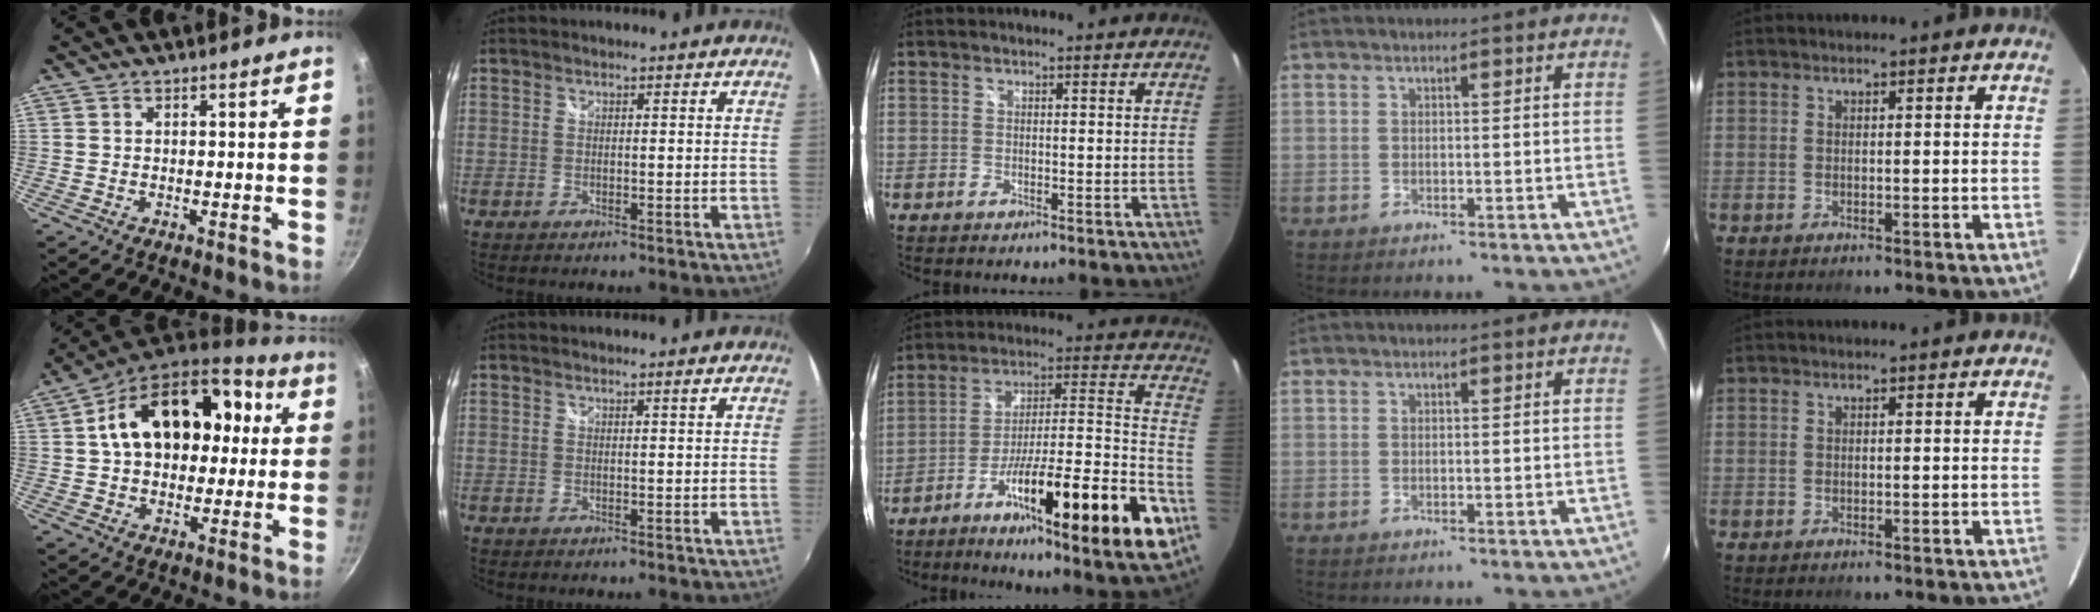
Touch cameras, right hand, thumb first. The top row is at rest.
{"thumb": {"total": 22.1, "force": [4.0, 15.2, 15.6], "torque": [-0.231, 0.038, 0.051]}, "index": {"total": 0.5, "force": [0.2, -0.2, 0.4], "torque": [-0.007, -0.002, 0.003]}, "middle": {"total": 25.0, "force": [-11.5, 2.0, 22.1], "torque": [-0.319, -0.030, -0.181]}}